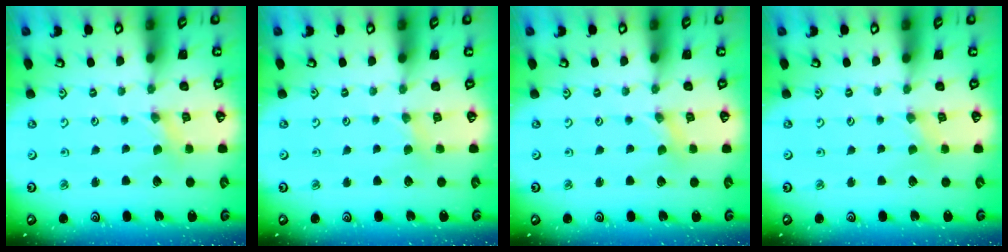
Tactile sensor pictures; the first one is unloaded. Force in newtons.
{"total": 2.2, "press": 2.2, "slide": 0.4}
{"total": 0.0}
{"total": 0.0}